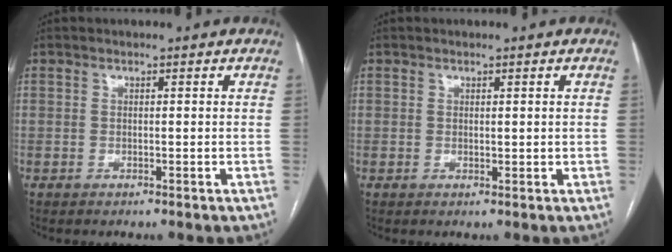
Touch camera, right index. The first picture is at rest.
{"total": 0.7, "force": [0.2, 0.4, 0.5], "torque": [-0.008, -0.002, 0.006]}